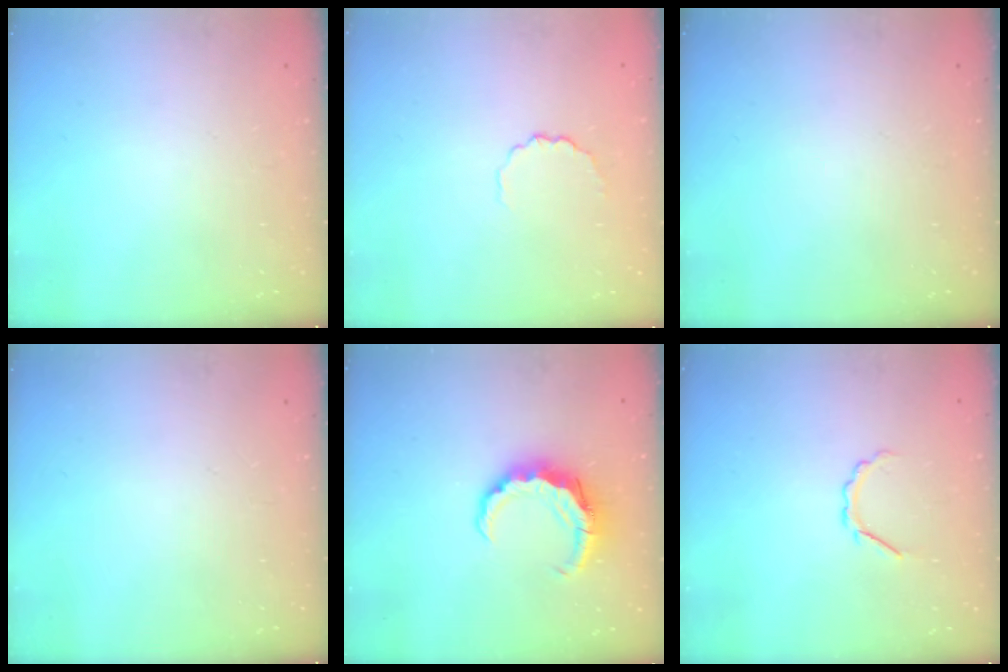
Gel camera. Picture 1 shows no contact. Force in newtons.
{"total": 4.2, "press": 3.9, "slide": 1.4}
{"total": 0.0}
{"total": 0.0}
{"total": 8.0, "press": 7.9, "slide": 1.0}
{"total": 3.1, "press": 3.0, "slide": 0.7}